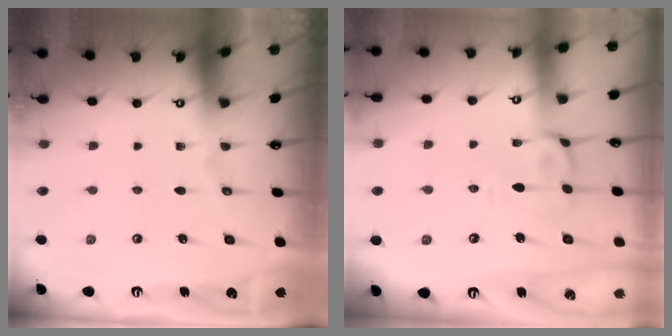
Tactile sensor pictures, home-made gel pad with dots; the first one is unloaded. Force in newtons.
{"total": 3.1, "press": 2.8, "slide": 1.1}